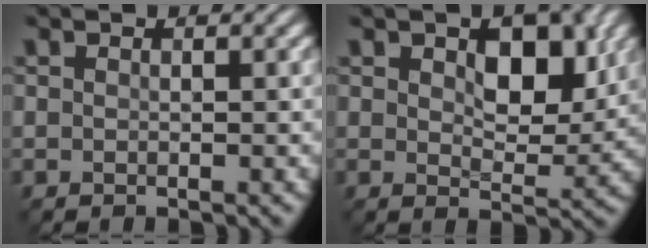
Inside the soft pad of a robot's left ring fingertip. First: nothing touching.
{"total": 5.5, "force": [1.8, 3.0, 4.2], "torque": [-0.064, -0.009, 0.030]}